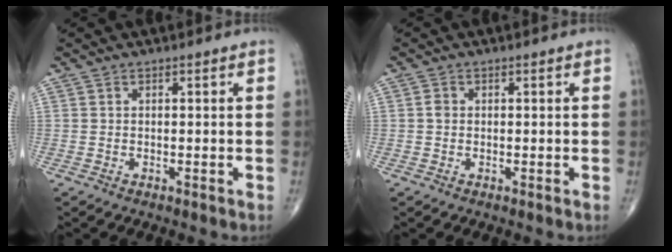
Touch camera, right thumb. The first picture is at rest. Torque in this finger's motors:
{"motor_torque": [-0.31, 0.39, 0.23, -0.01, -0.02]}